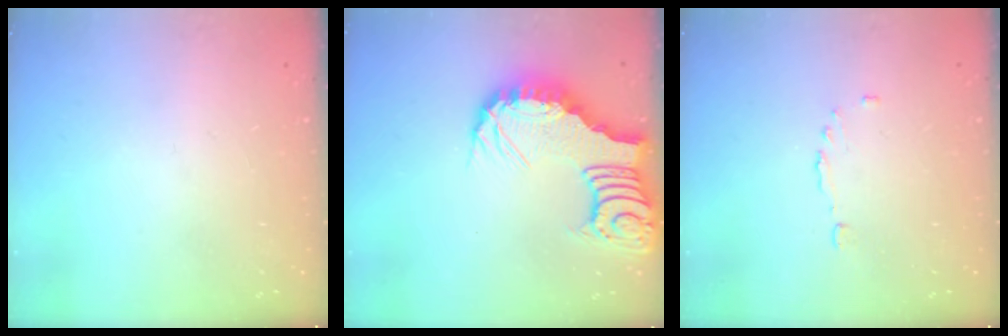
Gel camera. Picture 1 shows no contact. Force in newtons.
{"total": 9.0, "press": 8.9, "slide": 0.9}
{"total": 2.7, "press": 2.6, "slide": 0.8}